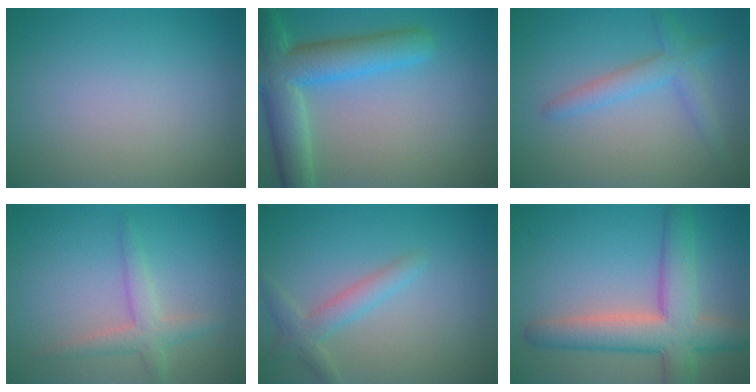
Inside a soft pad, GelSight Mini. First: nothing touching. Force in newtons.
{"total": 7.3, "press": 7.2, "slide": 0.5}
{"total": 2.7, "press": 2.7, "slide": 0.0}
{"total": 2.5, "press": 2.5, "slide": 0.2}
{"total": 2.5, "press": 2.5, "slide": 0.1}
{"total": 7.4, "press": 7.4, "slide": 0.6}